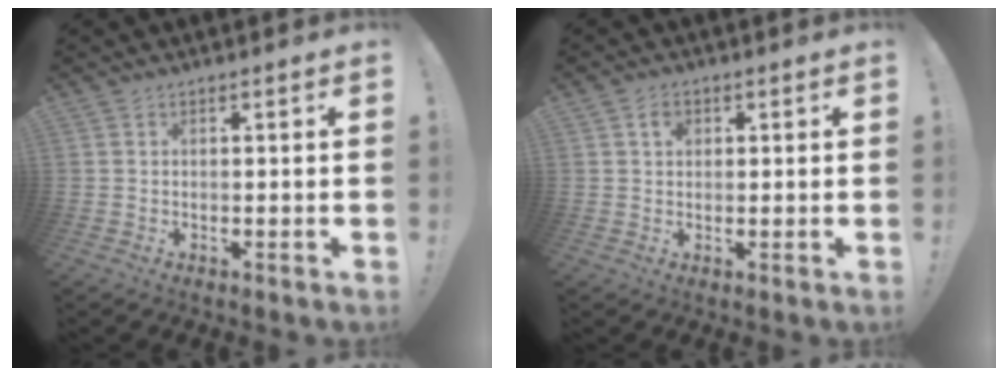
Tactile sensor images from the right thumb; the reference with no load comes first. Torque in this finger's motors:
{"motor_torque": [-0.09, 0.08, -0.05, 0.02, 0.05]}